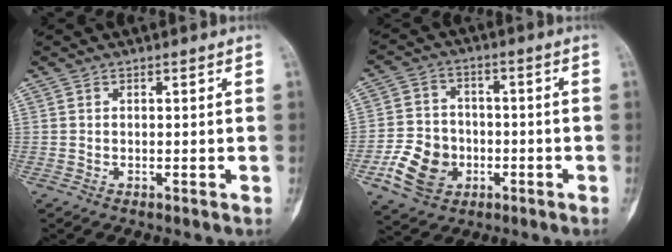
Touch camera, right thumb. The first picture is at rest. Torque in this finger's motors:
{"motor_torque": [-0.03, 0.19, 0.29, -0.09, 0.02]}